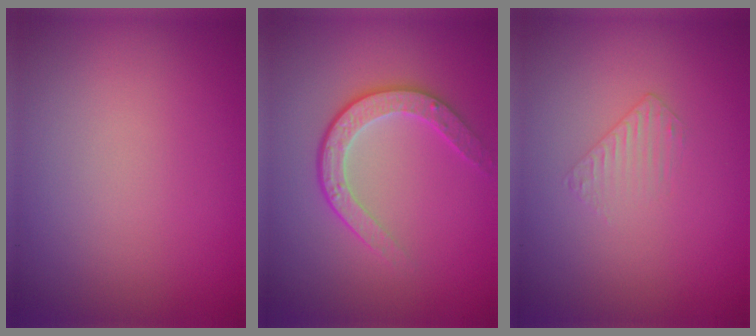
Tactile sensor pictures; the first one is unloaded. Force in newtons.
{"total": 3.4, "press": 2.9, "slide": 1.8}
{"total": 0.9, "press": 0.2, "slide": 0.9}